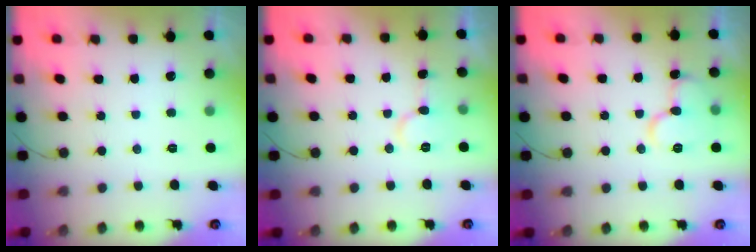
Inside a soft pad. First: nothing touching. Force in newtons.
{"total": 6.3, "press": 6.3, "slide": 0.5}
{"total": 10.8, "press": 10.7, "slide": 1.3}